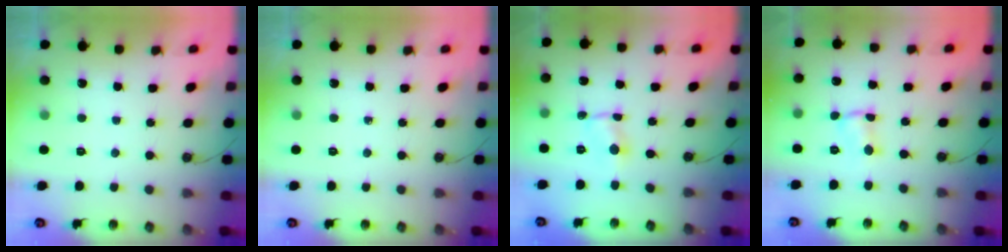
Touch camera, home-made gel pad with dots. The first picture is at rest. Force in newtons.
{"total": 0.0}
{"total": 0.7, "press": 0.6, "slide": 0.1}
{"total": 1.6, "press": 1.6, "slide": 0.3}